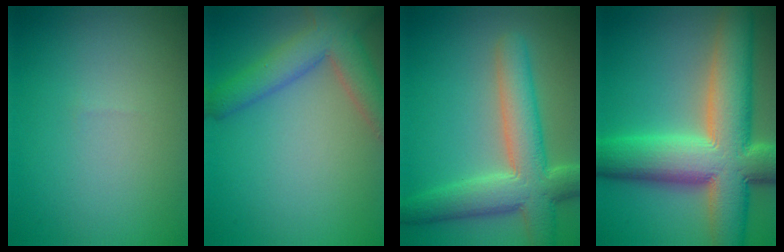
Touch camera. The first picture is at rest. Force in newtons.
{"total": 5.0, "press": 5.0, "slide": 0.3}
{"total": 7.6, "press": 7.6, "slide": 0.6}
{"total": 13.4, "press": 13.4, "slide": 0.9}